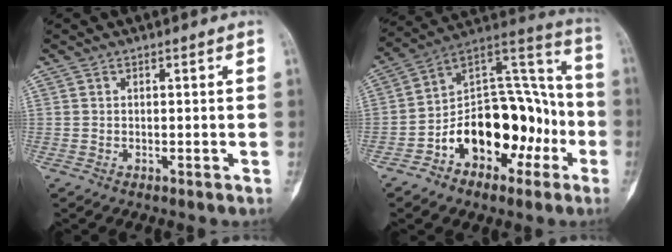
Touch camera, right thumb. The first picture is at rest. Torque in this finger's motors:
{"motor_torque": [1.03, 1.02, 0.83, -0.81, 0.33]}